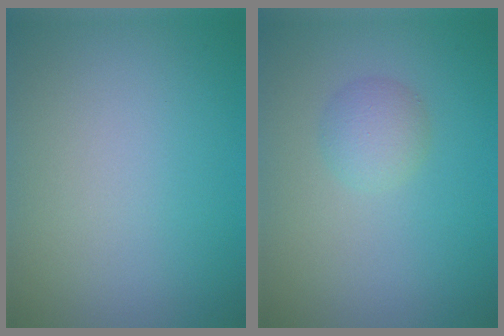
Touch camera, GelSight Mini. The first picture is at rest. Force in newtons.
{"total": 2.0, "press": 2.0, "slide": 0.1}